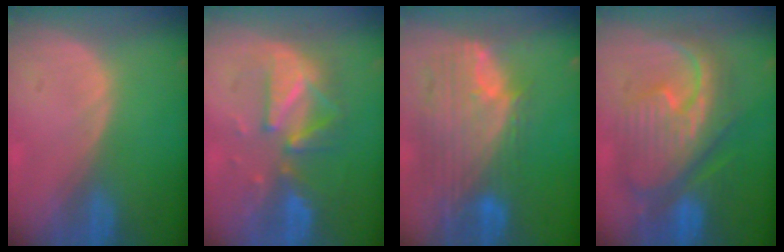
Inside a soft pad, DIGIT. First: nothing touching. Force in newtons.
{"total": 8.1, "press": 8.1, "slide": 0.8}
{"total": 11.9, "press": 10.1, "slide": 6.3}
{"total": 12.2, "press": 12.1, "slide": 1.2}